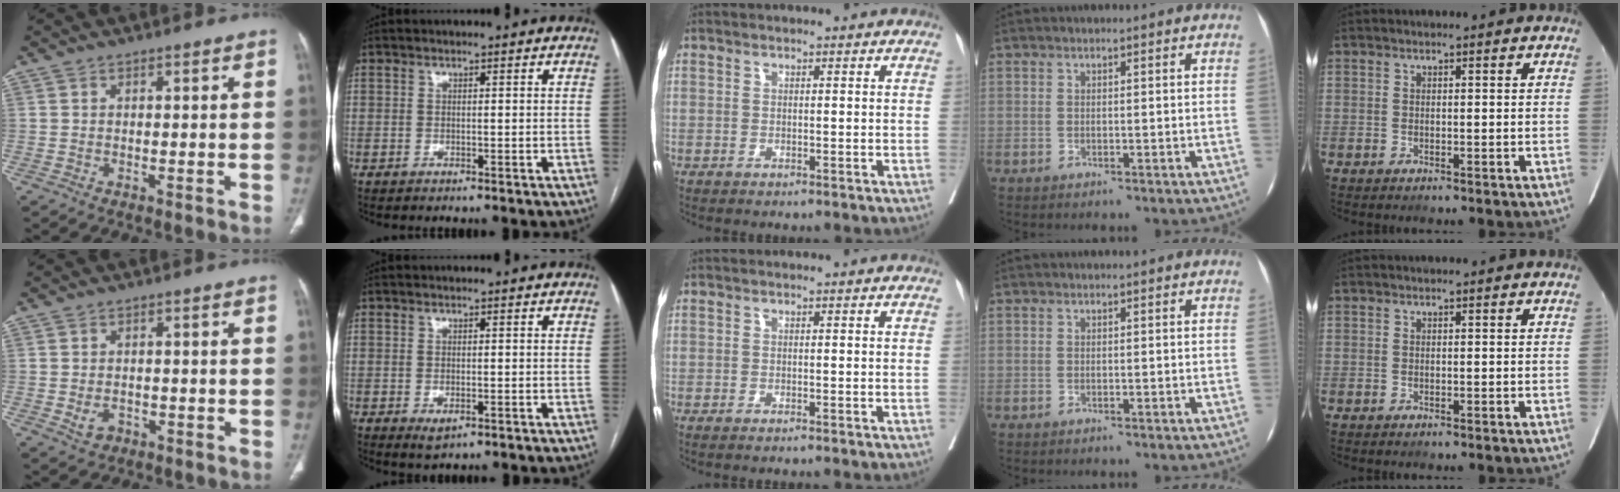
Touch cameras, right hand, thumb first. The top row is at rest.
{"thumb": {"total": 2.9, "force": [-1.2, 2.1, 1.6], "torque": [-0.026, 0.004, -0.012]}, "index": {"total": 2.2, "force": [-0.9, 0.9, 1.7], "torque": [-0.026, -0.002, -0.006]}, "middle": {"total": 1.4, "force": [1.1, -0.9, 0.4], "torque": [0.002, -0.007, 0.027]}}